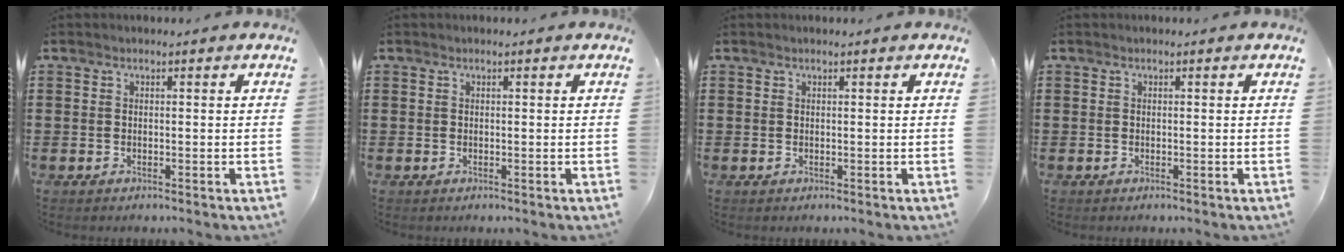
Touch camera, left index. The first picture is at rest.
{"total": 0.0}
{"total": 0.0}
{"total": 0.0}